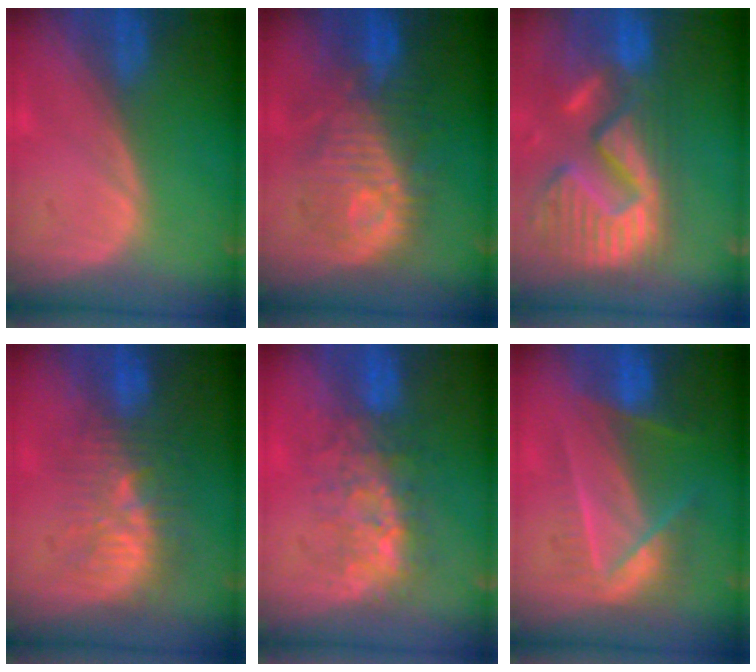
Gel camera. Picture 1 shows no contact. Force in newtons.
{"total": 10.2, "press": 10.1, "slide": 1.7}
{"total": 14.7, "press": 12.3, "slide": 8.1}
{"total": 9.2, "press": 8.8, "slide": 2.5}
{"total": 7.7, "press": 7.3, "slide": 2.3}
{"total": 7.3, "press": 6.6, "slide": 3.0}